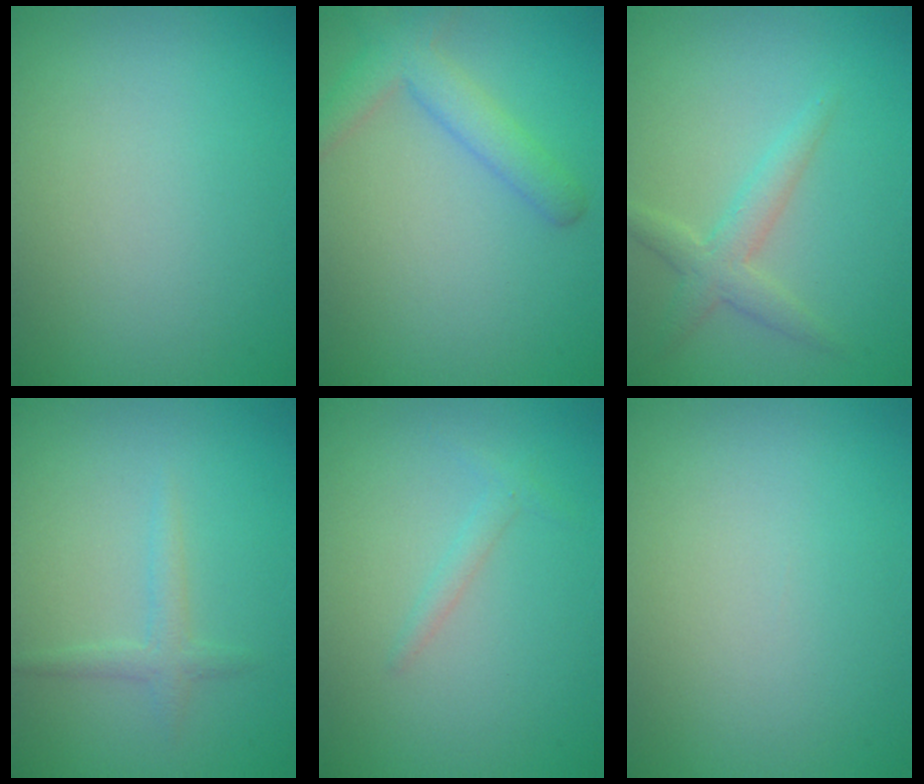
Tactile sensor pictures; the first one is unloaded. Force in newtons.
{"total": 3.5, "press": 3.5, "slide": 0.3}
{"total": 2.5, "press": 2.5, "slide": 0.1}
{"total": 1.4, "press": 1.4, "slide": 0.1}
{"total": 0.9, "press": 0.9, "slide": 0.1}
{"total": 0.0}